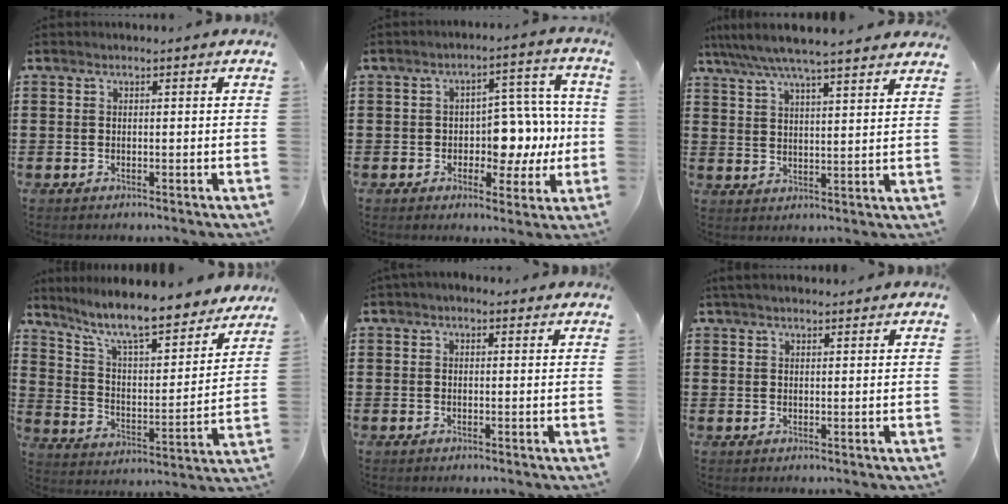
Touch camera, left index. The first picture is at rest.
{"total": 7.6, "force": [-0.4, 5.3, 5.4], "torque": [-0.085, 0.006, -0.011]}
{"total": 5.9, "force": [5.2, -0.2, 2.7], "torque": [-0.071, -0.023, 0.090]}
{"total": 9.4, "force": [8.1, 0.6, 4.7], "torque": [-0.124, -0.057, 0.135]}
{"total": 1.0, "force": [0.1, 0.8, 0.5], "torque": [-0.012, 0.006, 0.000]}
{"total": 1.8, "force": [1.5, 0.3, 0.9], "torque": [-0.020, 0.004, 0.027]}